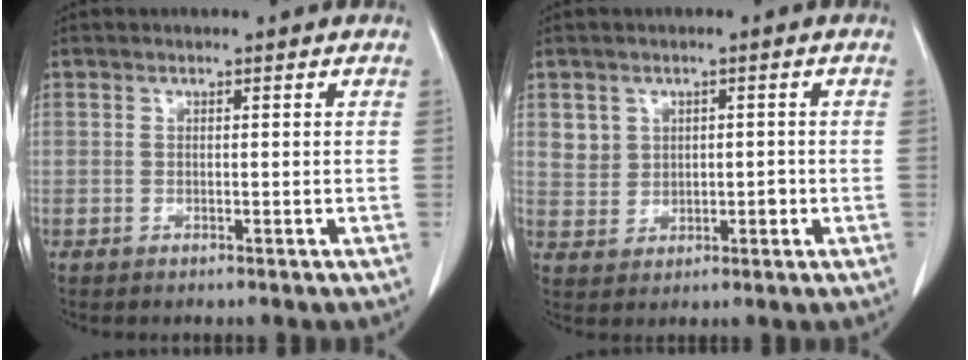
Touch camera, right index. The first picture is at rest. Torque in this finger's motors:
{"motor_torque": [-0.01, 0.09, 0.03, 0.03]}